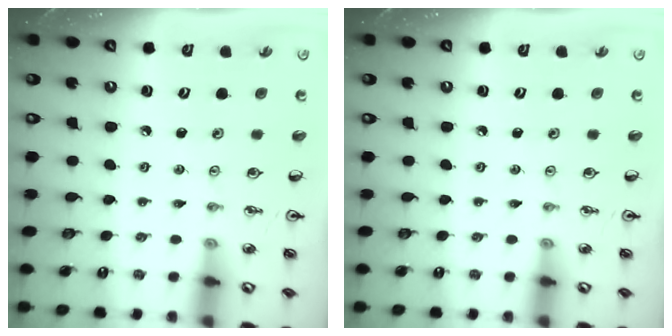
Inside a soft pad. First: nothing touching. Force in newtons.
{"total": 0.0}